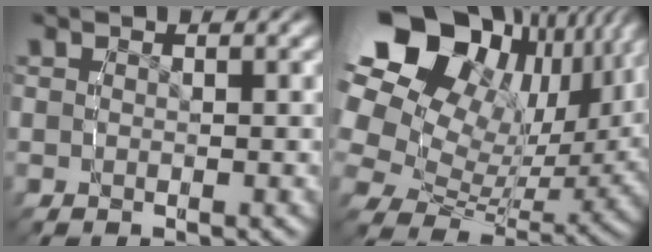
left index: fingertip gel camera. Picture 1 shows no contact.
{"total": 19.8, "force": [5.8, 14.3, 12.4], "torque": [-0.200, 0.018, 0.071]}